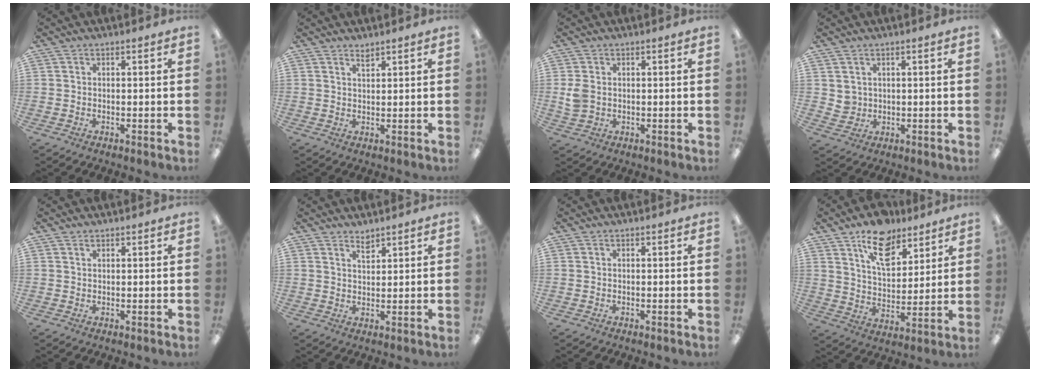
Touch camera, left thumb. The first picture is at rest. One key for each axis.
{"total": 1.9, "fx": 1.8, "fy": 0.2, "fz": 0.5, "tx": -0.004, "ty": -0.006, "tz": 0.032}
{"total": 3.8, "fx": 0.6, "fy": 2.8, "fz": 2.5, "tx": -0.047, "ty": 0.000, "tz": 0.009}
{"total": 3.0, "fx": 1.9, "fy": 2.3, "fz": 0.2, "tx": -0.004, "ty": -0.004, "tz": 0.034}
{"total": 0.9, "fx": 0.8, "fy": 0.3, "fz": 0.2, "tx": -0.006, "ty": 0.000, "tz": 0.015}
{"total": 2.9, "fx": 2.6, "fy": 0.9, "fz": 0.8, "tx": -0.003, "ty": -0.017, "tz": 0.045}
{"total": 0.0}
{"total": 13.2, "fx": 9.2, "fy": 6.7, "fz": 6.7, "tx": -0.102, "ty": -0.045, "tz": 0.166}